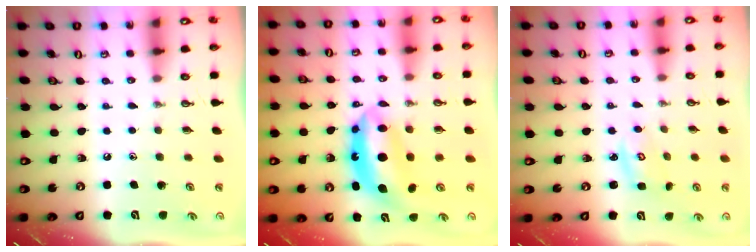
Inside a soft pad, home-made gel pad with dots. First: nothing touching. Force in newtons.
{"total": 9.6, "press": 9.5, "slide": 1.1}
{"total": 2.9, "press": 2.9, "slide": 0.4}